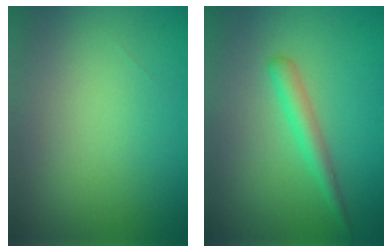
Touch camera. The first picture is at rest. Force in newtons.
{"total": 2.1, "press": 2.1, "slide": 0.1}